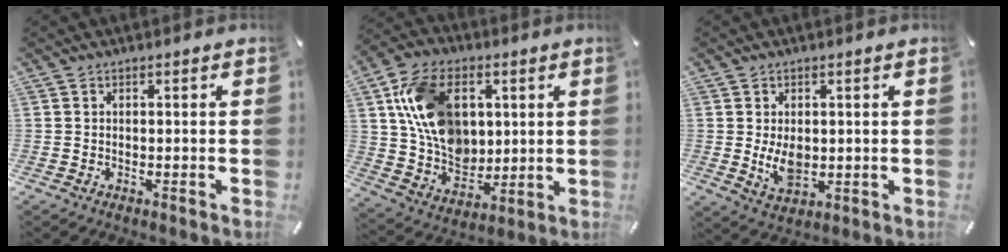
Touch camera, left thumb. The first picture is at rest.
{"total": 16.8, "force": [4.4, 12.4, 10.4], "torque": [-0.217, 0.006, 0.087]}
{"total": 6.2, "force": [0.0, 4.3, 4.5], "torque": [-0.100, -0.005, -0.001]}